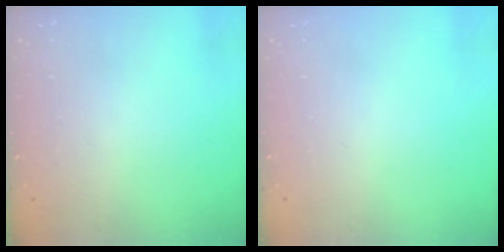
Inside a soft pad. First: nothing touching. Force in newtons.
{"total": 0.0}